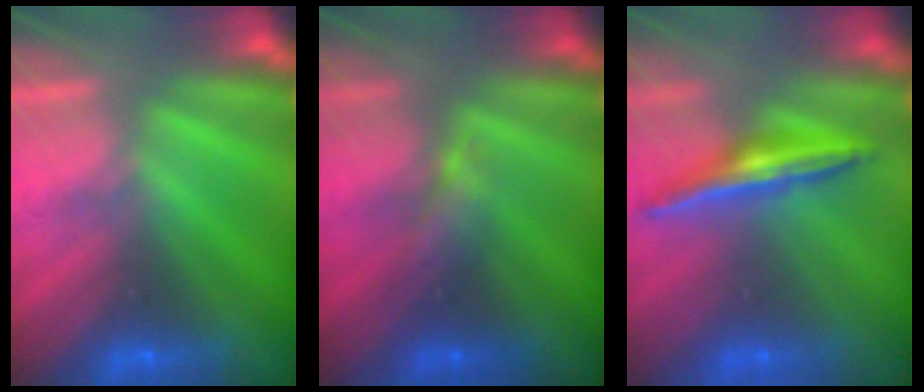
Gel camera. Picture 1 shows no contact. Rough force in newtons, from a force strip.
{"total": 2.3}
{"total": 1.6}